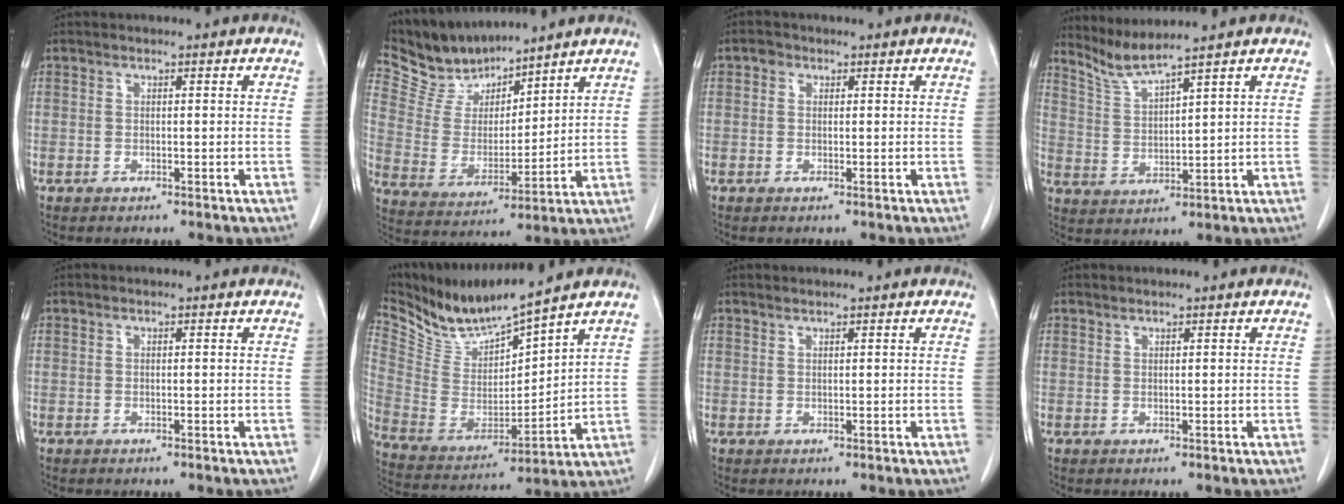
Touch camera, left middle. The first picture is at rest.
{"total": 10.3, "force": [9.9, 1.9, 2.0], "torque": [-0.057, 0.005, 0.209]}
{"total": 1.2, "force": [0.5, 1.1, 0.4], "torque": [-0.004, 0.005, 0.004]}
{"total": 5.0, "force": [4.6, -1.6, 0.9], "torque": [-0.033, -0.014, 0.102]}
{"total": 0.0}
{"total": 11.3, "force": [10.6, 0.1, 4.0], "torque": [-0.097, -0.018, 0.219]}
{"total": 0.6, "force": [0.6, -0.1, 0.0], "torque": [-0.005, -0.002, 0.014]}
{"total": 0.5, "force": [0.5, -0.1, 0.0], "torque": [-0.005, -0.001, 0.011]}